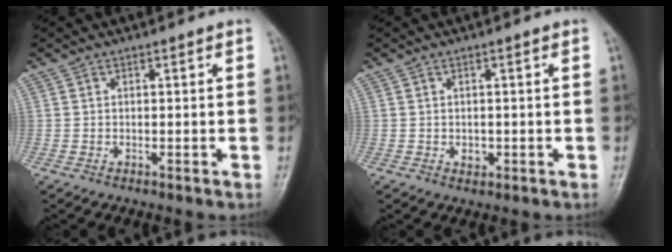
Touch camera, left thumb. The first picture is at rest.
{"total": 1.5, "force": [-0.3, 1.2, 0.9], "torque": [-0.007, 0.002, -0.002]}